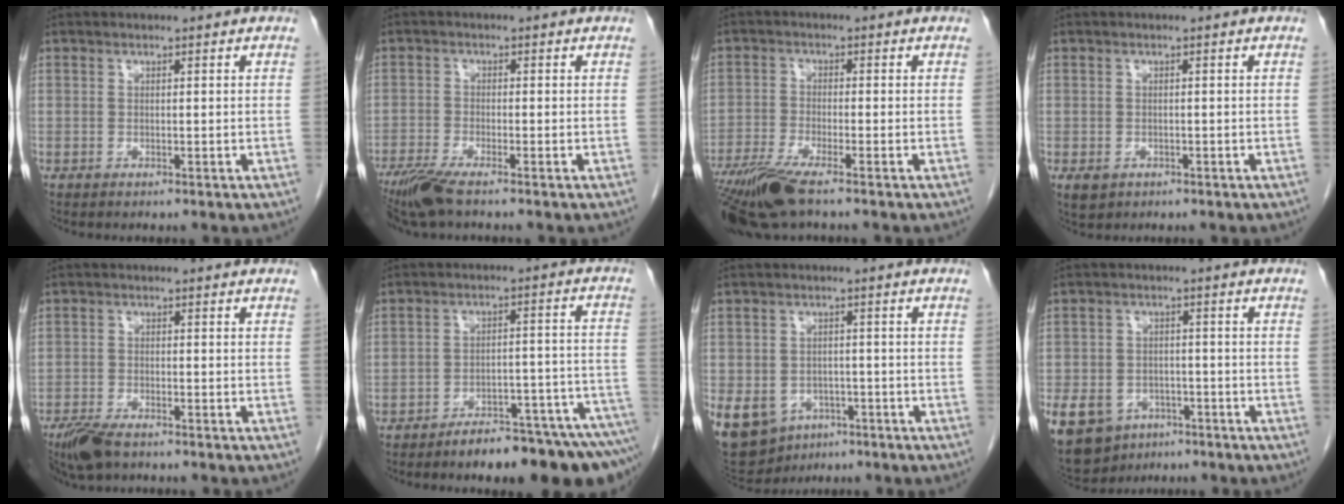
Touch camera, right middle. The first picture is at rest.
{"total": 5.2, "force": [-3.9, 0.3, 3.3], "torque": [-0.068, -0.015, -0.077]}
{"total": 8.0, "force": [-5.9, 0.5, 5.4], "torque": [-0.105, -0.021, -0.109]}
{"total": 2.1, "force": [-0.9, 1.6, 0.9], "torque": [-0.016, 0.000, -0.004]}
{"total": 5.7, "force": [-4.4, 1.7, 3.2], "torque": [-0.060, -0.010, -0.079]}
{"total": 13.4, "force": [-11.4, 1.7, 6.8], "torque": [-0.043, 0.038, -0.155]}
{"total": 19.5, "force": [-8.9, 15.4, 8.0], "torque": [-0.252, -0.004, -0.116]}
{"total": 16.4, "force": [-8.5, 12.3, 6.6], "torque": [-0.187, -0.002, -0.117]}